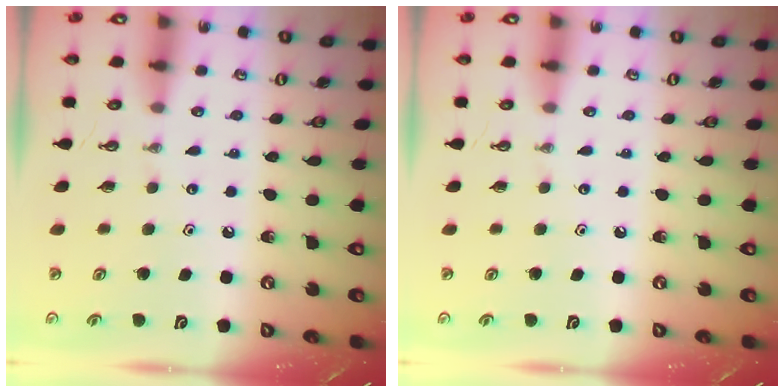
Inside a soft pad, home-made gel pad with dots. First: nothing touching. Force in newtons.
{"total": 0.0}